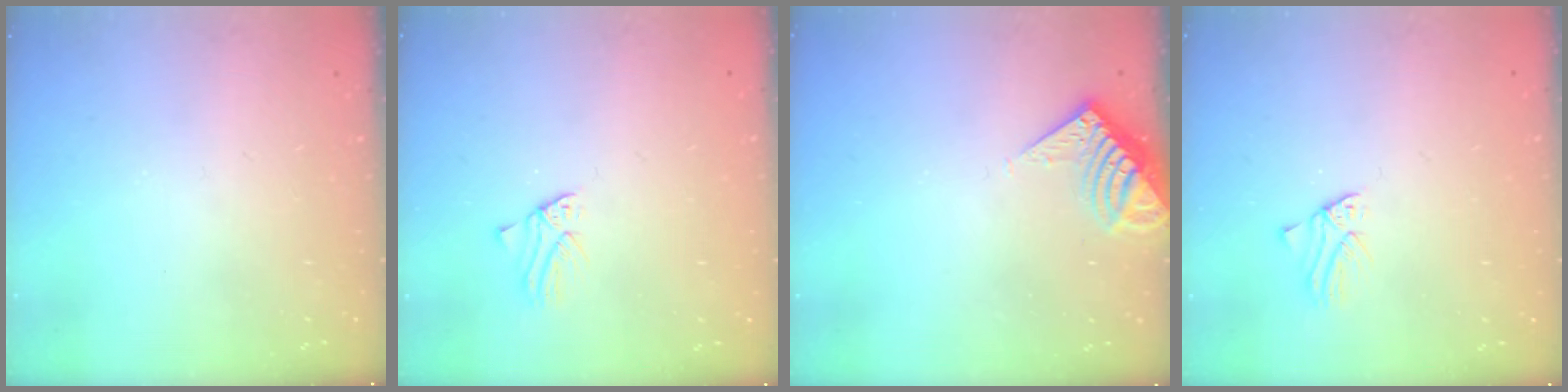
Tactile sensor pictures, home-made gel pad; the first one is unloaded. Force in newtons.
{"total": 1.1, "press": 1.1, "slide": 0.2}
{"total": 6.7, "press": 6.6, "slide": 0.8}
{"total": 1.1, "press": 1.1, "slide": 0.2}